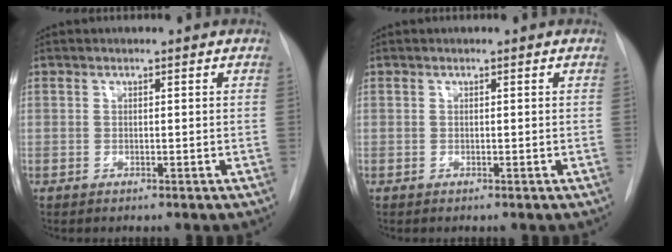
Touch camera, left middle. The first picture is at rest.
{"total": 0.0}